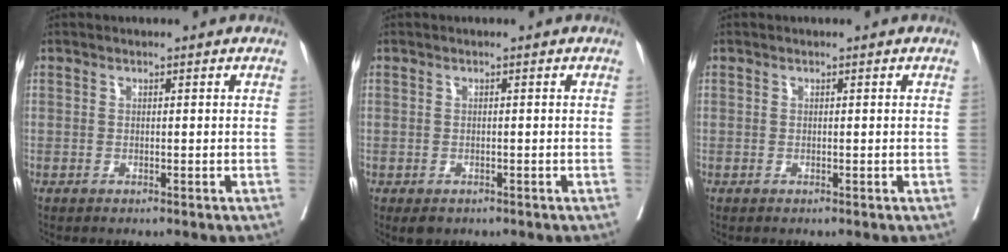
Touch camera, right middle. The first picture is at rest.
{"total": 3.0, "force": [-2.2, 1.7, 1.2], "torque": [-0.014, -0.003, -0.029]}
{"total": 0.0}